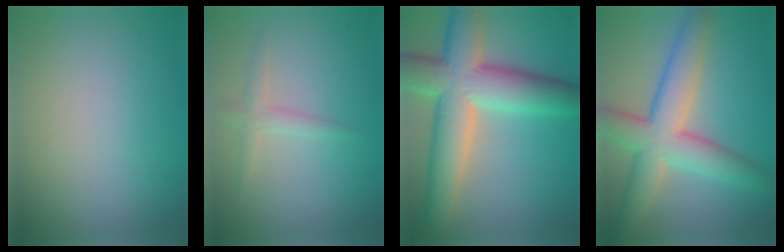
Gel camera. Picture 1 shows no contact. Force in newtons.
{"total": 1.6, "press": 1.6, "slide": 0.1}
{"total": 11.0, "press": 11.0, "slide": 0.5}
{"total": 7.7, "press": 7.7, "slide": 0.4}